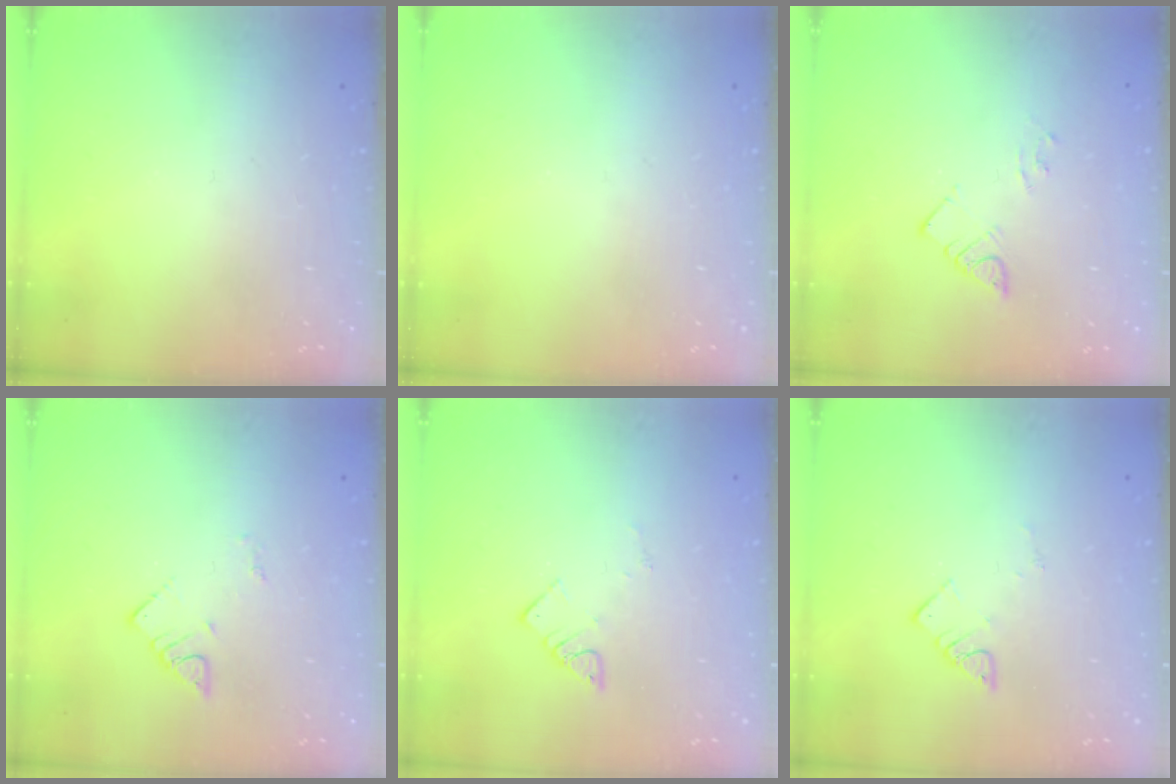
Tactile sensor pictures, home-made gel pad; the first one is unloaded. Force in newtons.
{"total": 0.0}
{"total": 4.0, "press": 3.9, "slide": 0.5}
{"total": 2.7, "press": 2.7, "slide": 0.4}
{"total": 3.6, "press": 3.6, "slide": 0.3}
{"total": 3.6, "press": 3.6, "slide": 0.3}